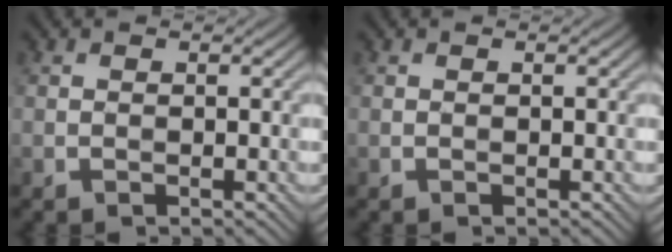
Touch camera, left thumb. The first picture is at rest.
{"total": 0.0}